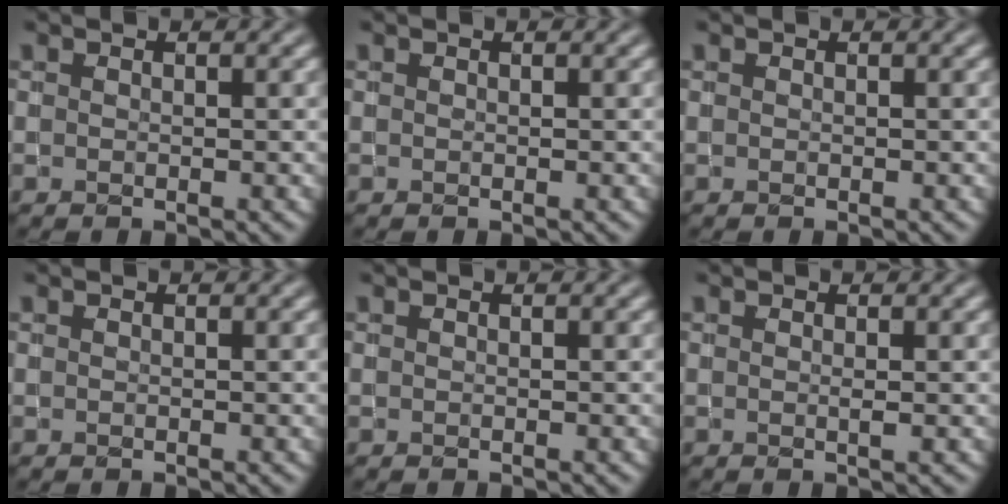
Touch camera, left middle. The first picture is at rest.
{"total": 0.0}
{"total": 0.0}
{"total": 0.0}
{"total": 0.0}
{"total": 0.7, "force": [0.0, 0.1, 0.7], "torque": [-0.009, 0.000, -0.002]}